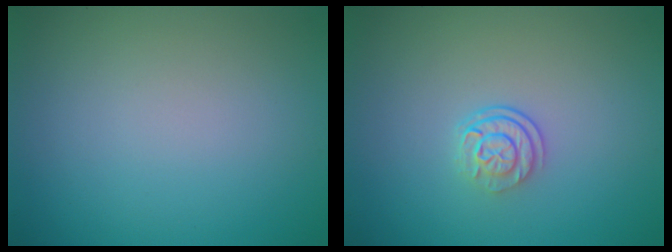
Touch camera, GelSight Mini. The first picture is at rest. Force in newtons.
{"total": 2.5, "press": 1.8, "slide": 1.7}